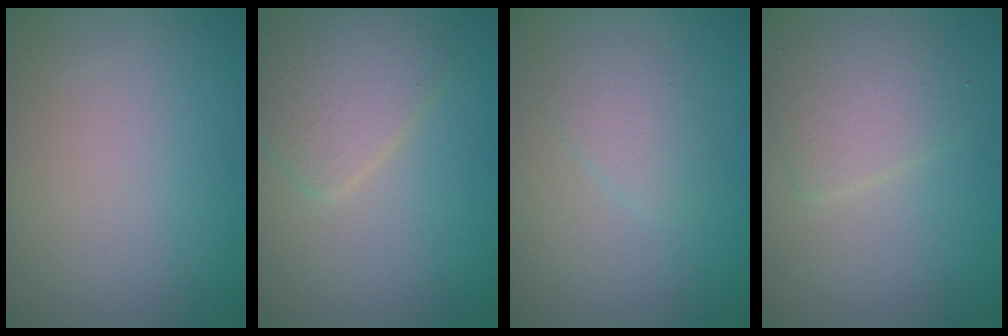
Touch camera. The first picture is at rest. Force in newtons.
{"total": 3.6, "press": 3.6, "slide": 0.1}
{"total": 1.8, "press": 1.8, "slide": 0.1}
{"total": 3.1, "press": 3.1, "slide": 0.1}